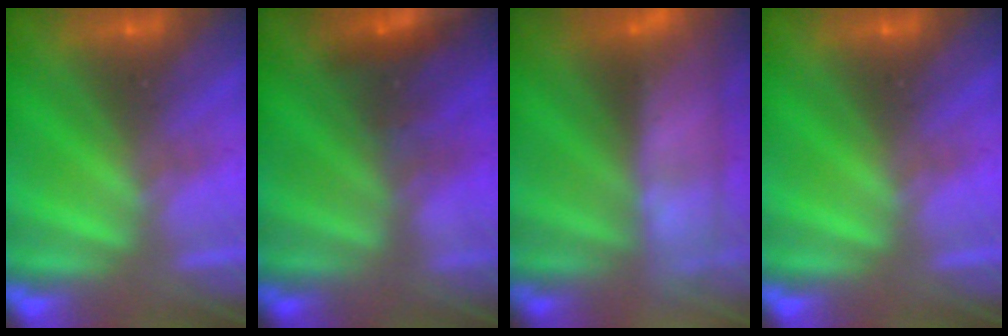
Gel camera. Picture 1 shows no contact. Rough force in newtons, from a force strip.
{"total": 3.8}
{"total": 9.5}
{"total": 0.0}